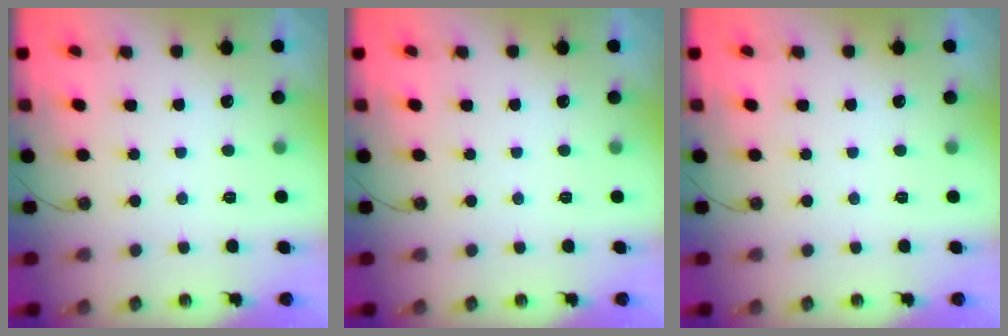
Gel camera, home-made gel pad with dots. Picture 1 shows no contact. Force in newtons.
{"total": 0.0}
{"total": 0.0}